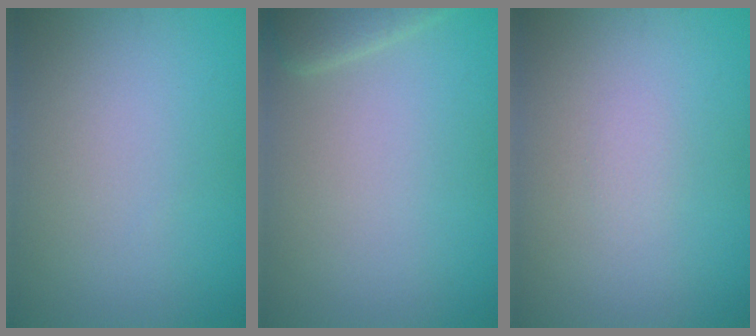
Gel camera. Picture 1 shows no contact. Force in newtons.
{"total": 2.2, "press": 2.2, "slide": 0.3}
{"total": 0.6, "press": 0.6, "slide": 0.0}